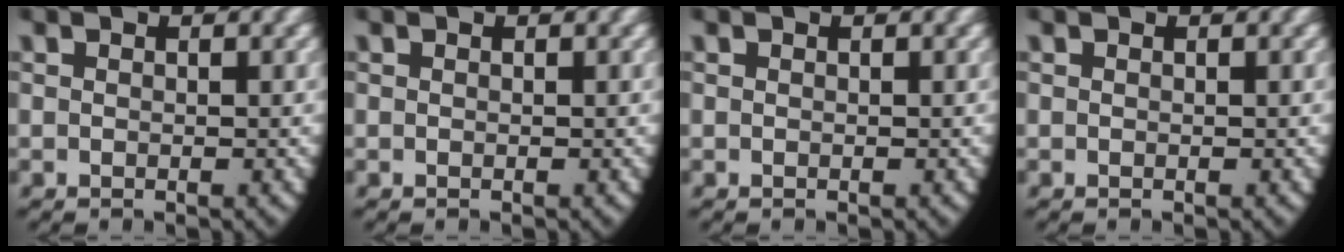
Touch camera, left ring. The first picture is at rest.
{"total": 0.0}
{"total": 0.0}
{"total": 0.0}